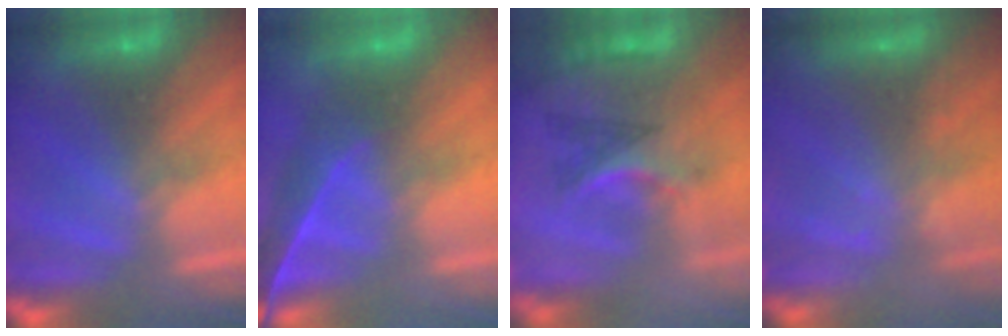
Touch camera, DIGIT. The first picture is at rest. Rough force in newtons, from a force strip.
{"total": 4.2}
{"total": 2.9}
{"total": 2.2}